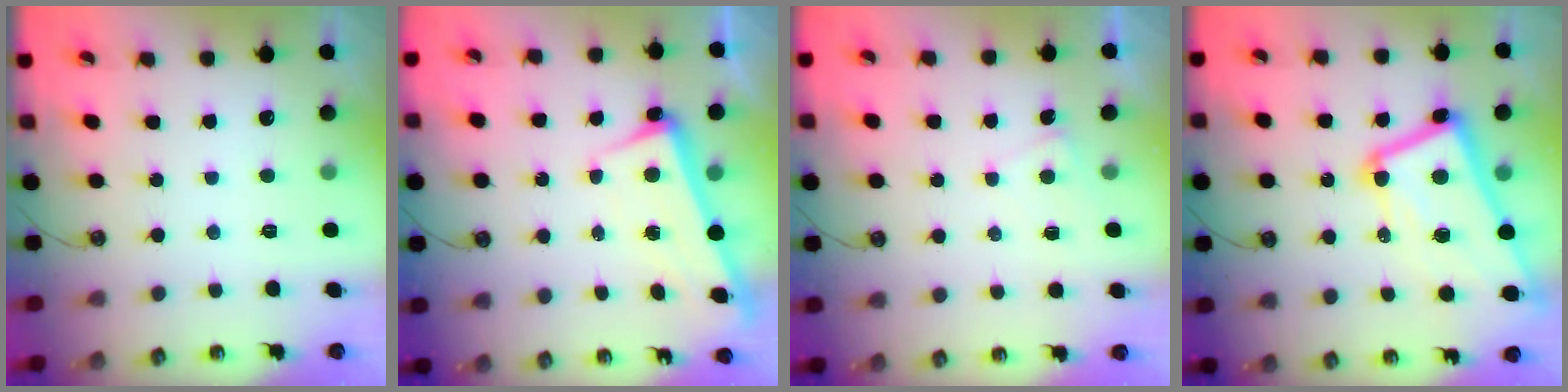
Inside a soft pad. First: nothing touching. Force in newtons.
{"total": 2.4, "press": 2.2, "slide": 0.8}
{"total": 2.4, "press": 2.4, "slide": 0.1}
{"total": 15.7, "press": 15.6, "slide": 1.5}